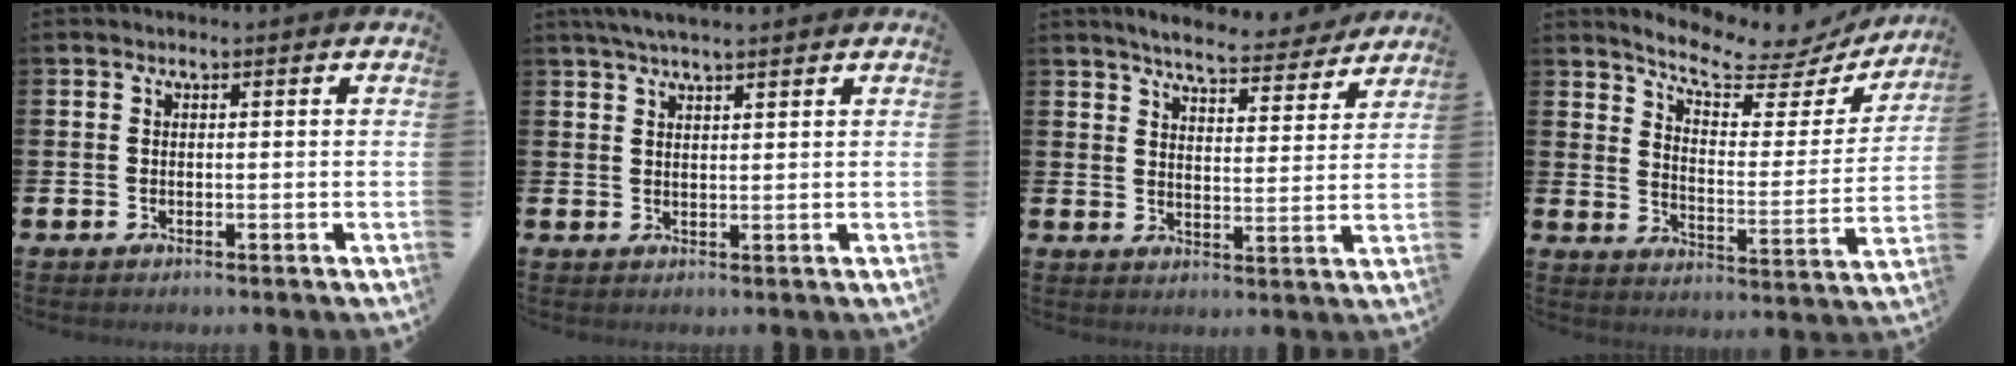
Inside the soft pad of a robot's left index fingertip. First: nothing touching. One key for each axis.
{"total": 3.5, "fx": 3.0, "fy": 0.4, "fz": 1.7, "tx": -0.033, "ty": -0.004, "tz": 0.054}
{"total": 5.7, "fx": 5.6, "fy": 0.6, "fz": 1.3, "tx": -0.029, "ty": -0.040, "tz": 0.092}
{"total": 7.2, "fx": 6.5, "fy": 1.8, "fz": 2.5, "tx": -0.069, "ty": -0.055, "tz": 0.104}